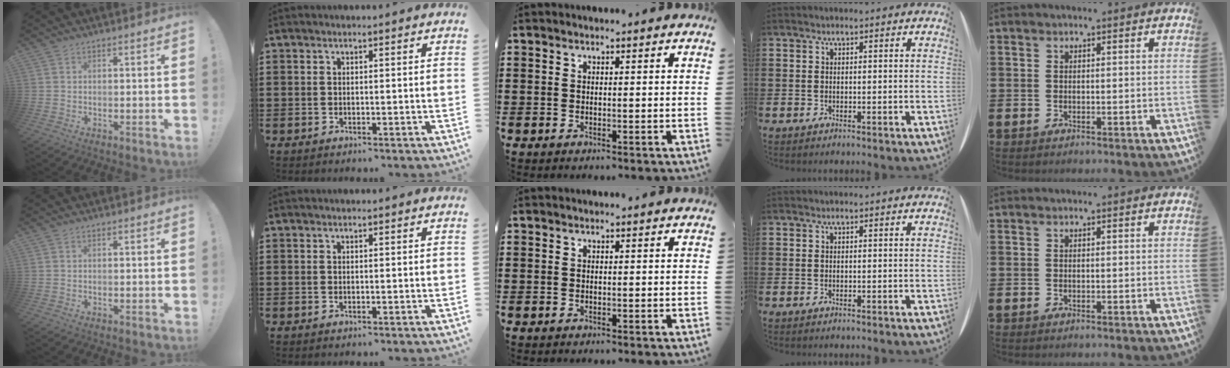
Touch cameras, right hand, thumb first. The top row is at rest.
{}